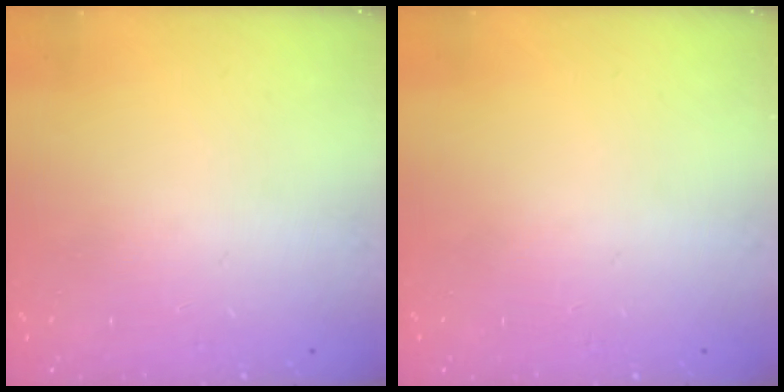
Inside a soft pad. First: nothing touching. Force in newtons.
{"total": 0.0}